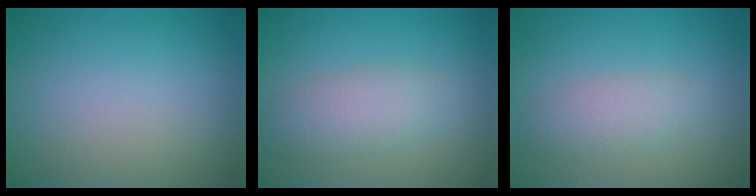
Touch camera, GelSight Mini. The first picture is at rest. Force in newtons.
{"total": 3.5, "press": 3.5, "slide": 0.0}
{"total": 2.5, "press": 2.5, "slide": 0.1}